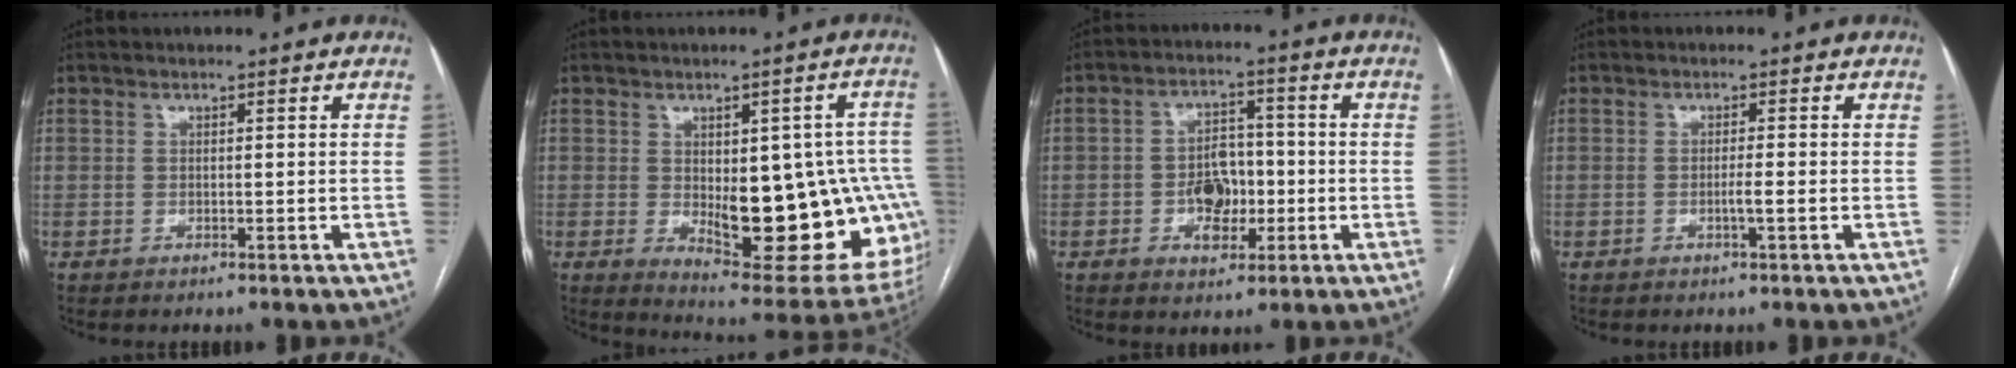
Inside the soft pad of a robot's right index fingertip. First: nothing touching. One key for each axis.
{"total": 21.0, "fx": -2.6, "fy": 8.1, "fz": 19.2, "tx": -0.168, "ty": 0.016, "tz": -0.003}
{"total": 6.6, "fx": -1.5, "fy": 4.3, "fz": 4.7, "tx": -0.080, "ty": 0.015, "tz": -0.021}
{"total": 1.6, "fx": -0.5, "fy": -0.2, "fz": 1.5, "tx": -0.026, "ty": -0.001, "tz": -0.010}